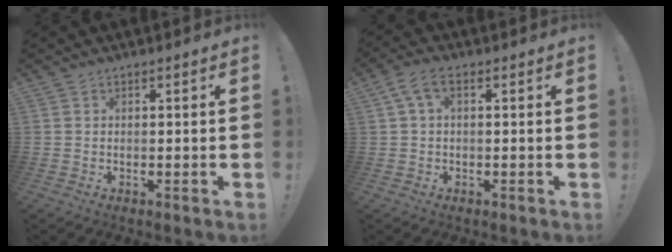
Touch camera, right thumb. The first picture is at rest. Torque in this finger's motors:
{"motor_torque": [-0.49, 0.23, 0.34, -0.22, 0.21]}